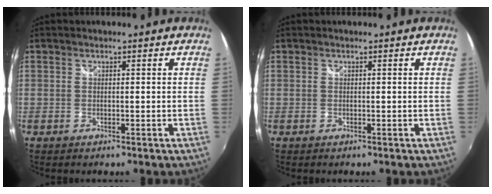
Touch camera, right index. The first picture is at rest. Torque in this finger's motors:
{"motor_torque": [0.01, 0.01, 0.00, 0.01]}